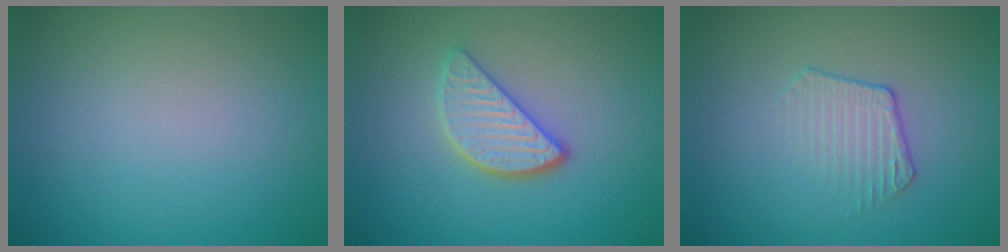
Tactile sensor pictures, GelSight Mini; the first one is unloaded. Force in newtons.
{"total": 3.5, "press": 2.9, "slide": 1.9}
{"total": 1.8, "press": 1.1, "slide": 1.4}